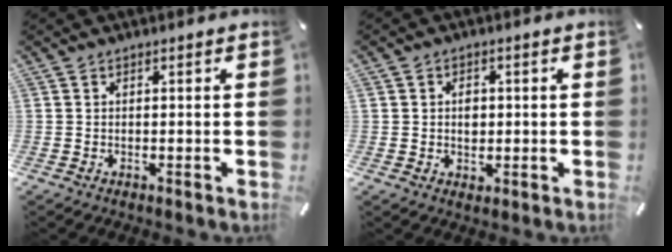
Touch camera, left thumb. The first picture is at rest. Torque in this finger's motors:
{"motor_torque": [-0.04, -0.06, -0.05, 0.08, 0.15]}